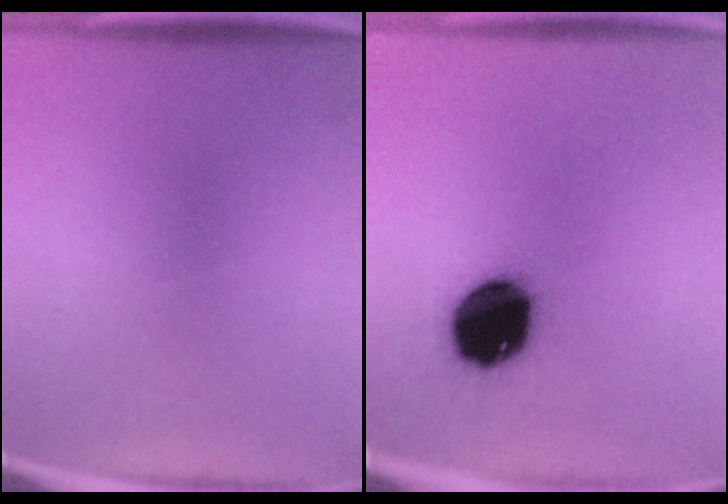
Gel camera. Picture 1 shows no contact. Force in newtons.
{"total": 18.5}